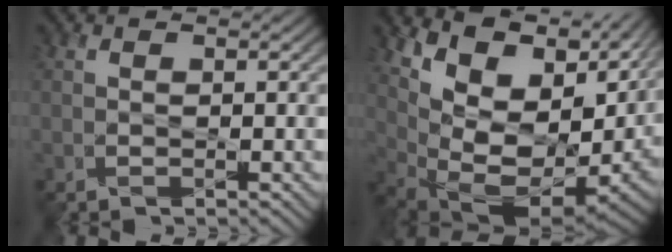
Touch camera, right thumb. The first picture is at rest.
{"total": 16.9, "force": [5.6, 8.7, 13.3], "torque": [-0.198, 0.015, 0.133]}